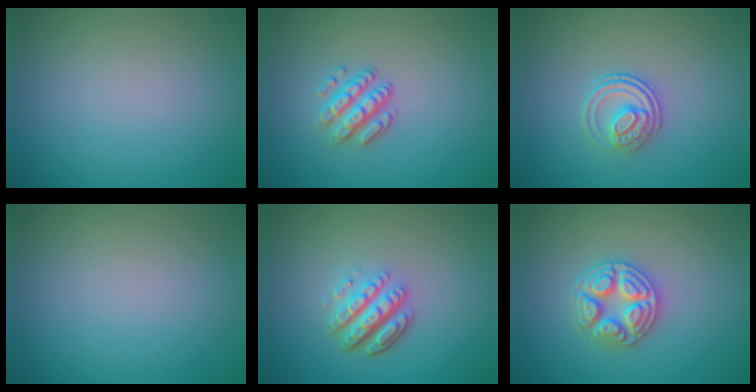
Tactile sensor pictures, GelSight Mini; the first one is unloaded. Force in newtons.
{"total": 2.9, "press": 2.3, "slide": 1.6}
{"total": 2.5, "press": 2.0, "slide": 1.5}
{"total": 0.0}
{"total": 4.9, "press": 3.5, "slide": 3.4}
{"total": 3.5, "press": 3.4, "slide": 0.5}